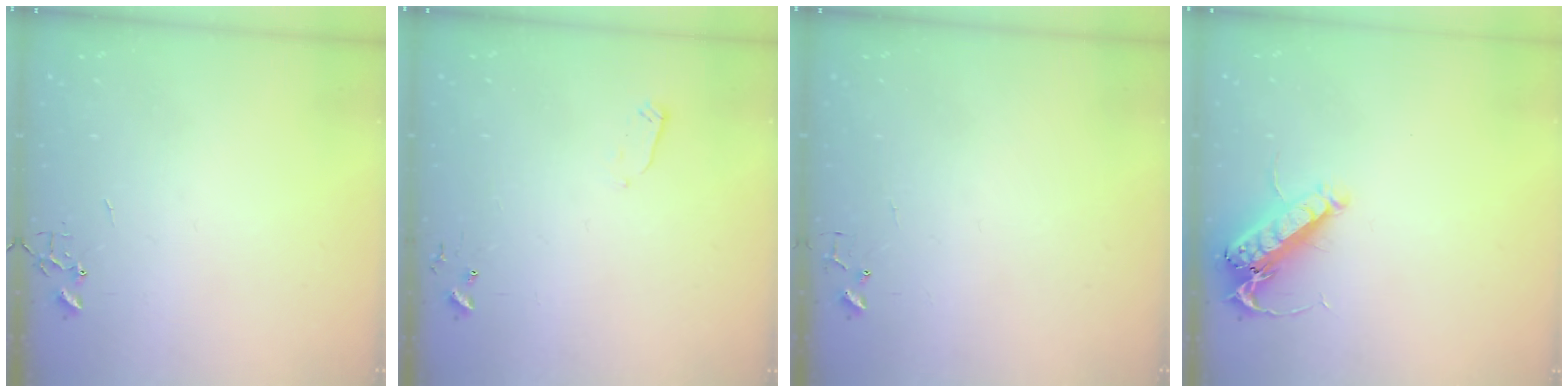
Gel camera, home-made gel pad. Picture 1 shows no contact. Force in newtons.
{"total": 2.4, "press": 2.4, "slide": 0.4}
{"total": 4.9, "press": 4.8, "slide": 0.4}
{"total": 14.4, "press": 14.2, "slide": 2.0}